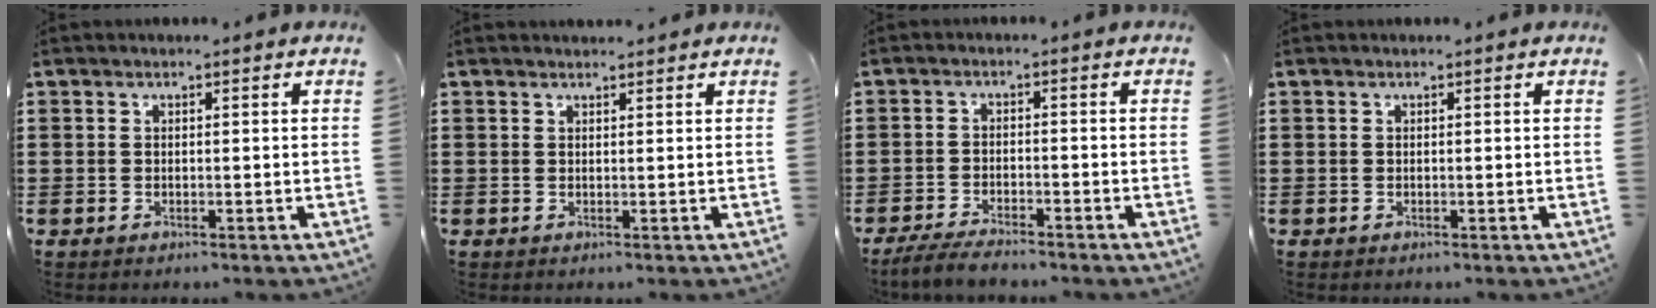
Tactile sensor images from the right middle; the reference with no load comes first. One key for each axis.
{"total": 0.9, "fx": 0.9, "fy": 0.1, "fz": 0.0, "tx": -0.003, "ty": 0.000, "tz": 0.018}
{"total": 3.7, "fx": -3.4, "fy": 0.4, "fz": 1.2, "tx": -0.036, "ty": -0.007, "tz": -0.071}
{"total": 0.0}